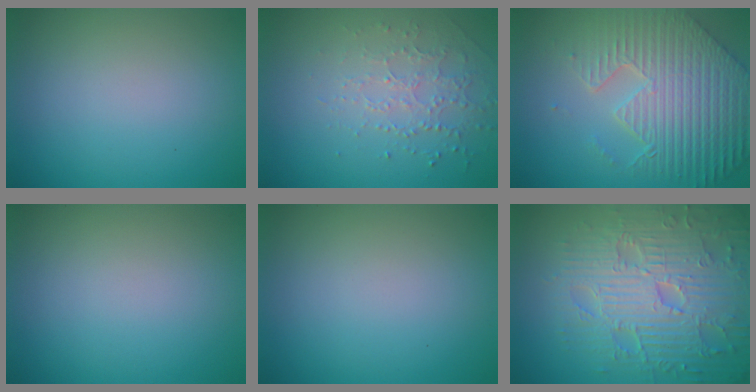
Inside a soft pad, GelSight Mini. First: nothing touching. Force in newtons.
{"total": 1.7, "press": 1.5, "slide": 0.8}
{"total": 9.3, "press": 6.5, "slide": 6.6}
{"total": 0.0}
{"total": 0.0}
{"total": 9.4, "press": 6.8, "slide": 6.5}